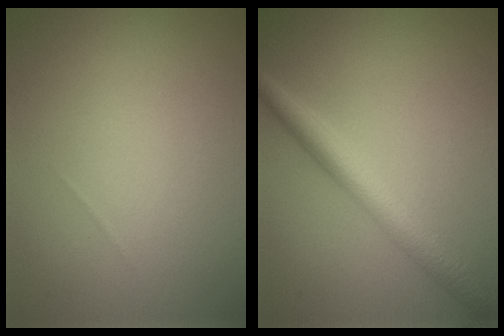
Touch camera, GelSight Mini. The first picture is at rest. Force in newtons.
{"total": 4.1, "press": 4.1, "slide": 0.1}